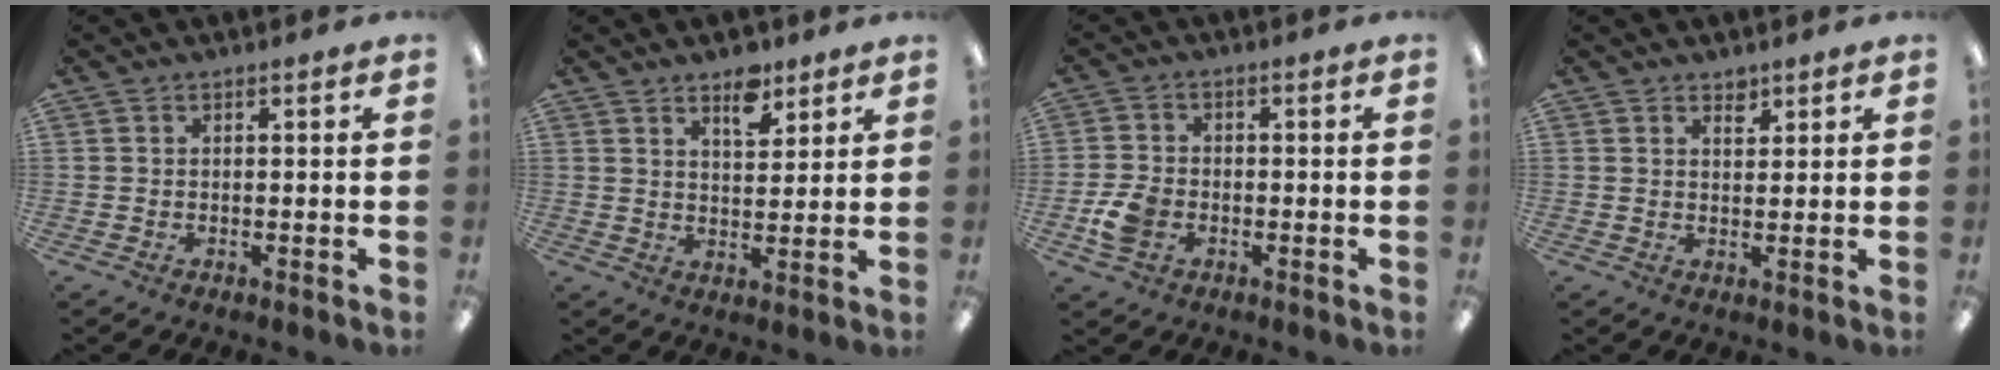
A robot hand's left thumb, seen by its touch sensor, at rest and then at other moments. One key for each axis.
{"total": 6.6, "fx": 4.7, "fy": 3.3, "fz": 3.2, "tx": -0.029, "ty": -0.028, "tz": 0.078}
{"total": 6.1, "fx": -2.1, "fy": 4.4, "fz": 3.7, "tx": -0.075, "ty": 0.003, "tz": -0.040}
{"total": 2.4, "fx": 1.9, "fy": 1.2, "fz": 0.8, "tx": -0.003, "ty": -0.011, "tz": 0.032}